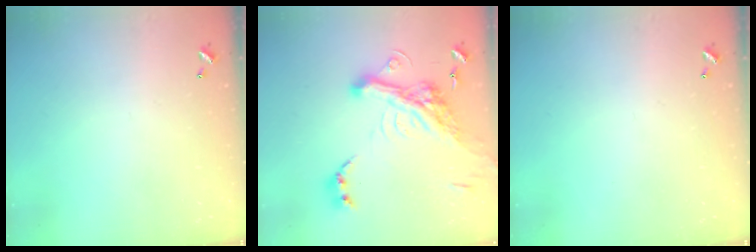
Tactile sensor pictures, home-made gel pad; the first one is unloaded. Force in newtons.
{"total": 10.6, "press": 10.4, "slide": 2.2}
{"total": 0.0}